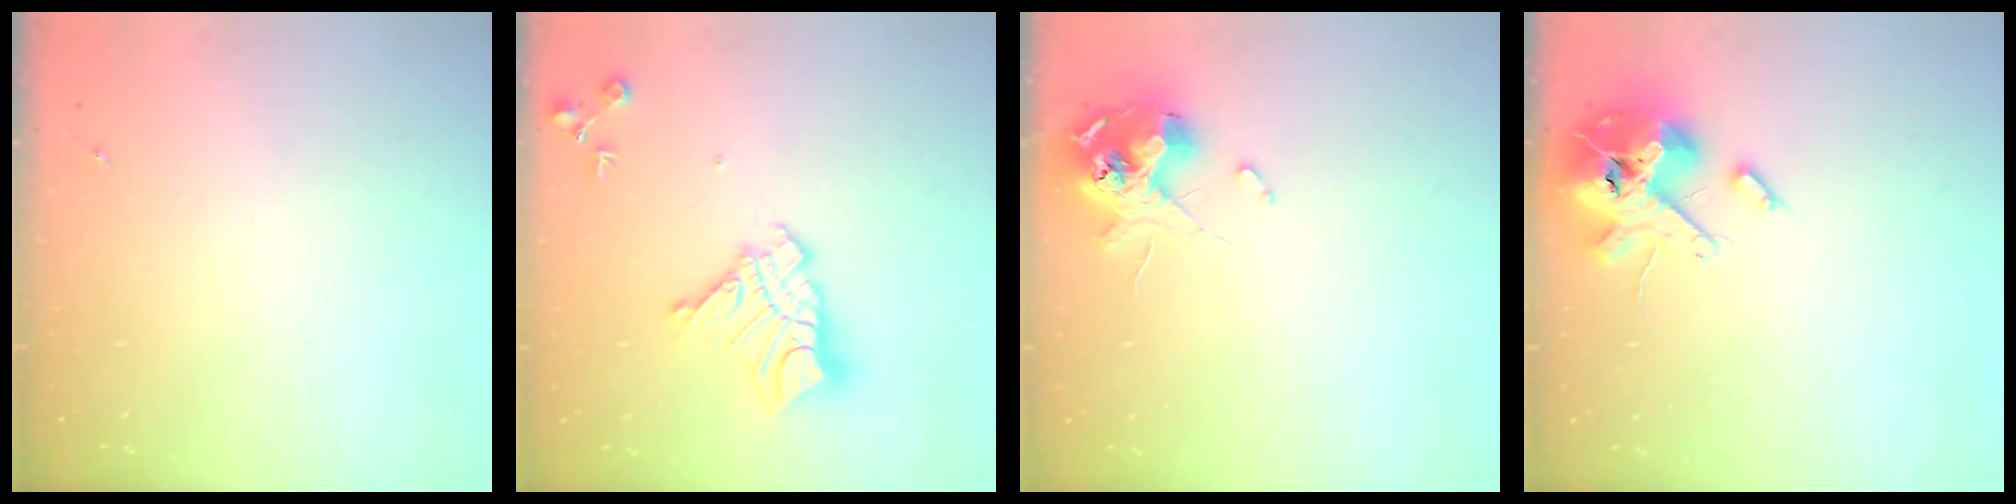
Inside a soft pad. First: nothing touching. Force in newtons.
{"total": 14.2, "press": 14.2, "slide": 1.3}
{"total": 12.0, "press": 11.8, "slide": 1.6}
{"total": 15.4, "press": 15.2, "slide": 2.6}